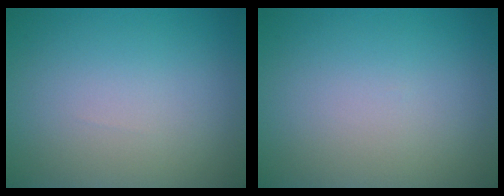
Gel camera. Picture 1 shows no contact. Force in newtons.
{"total": 0.0}